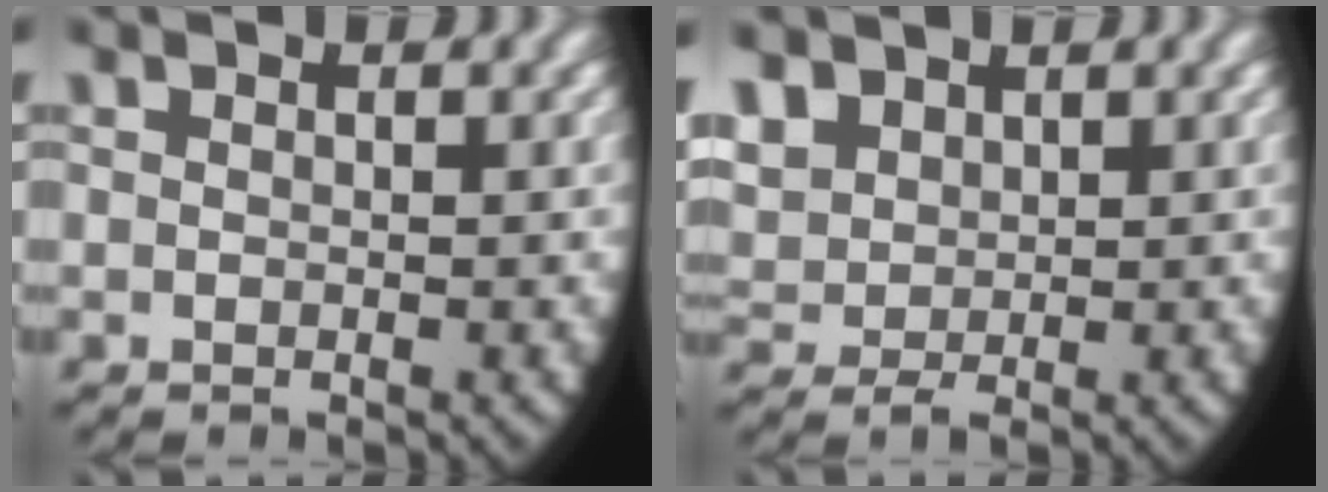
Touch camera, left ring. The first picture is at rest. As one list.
[{"total": 3.6, "force": [1.4, 2.8, 1.7], "torque": [-0.053, -0.013, 0.038]}]